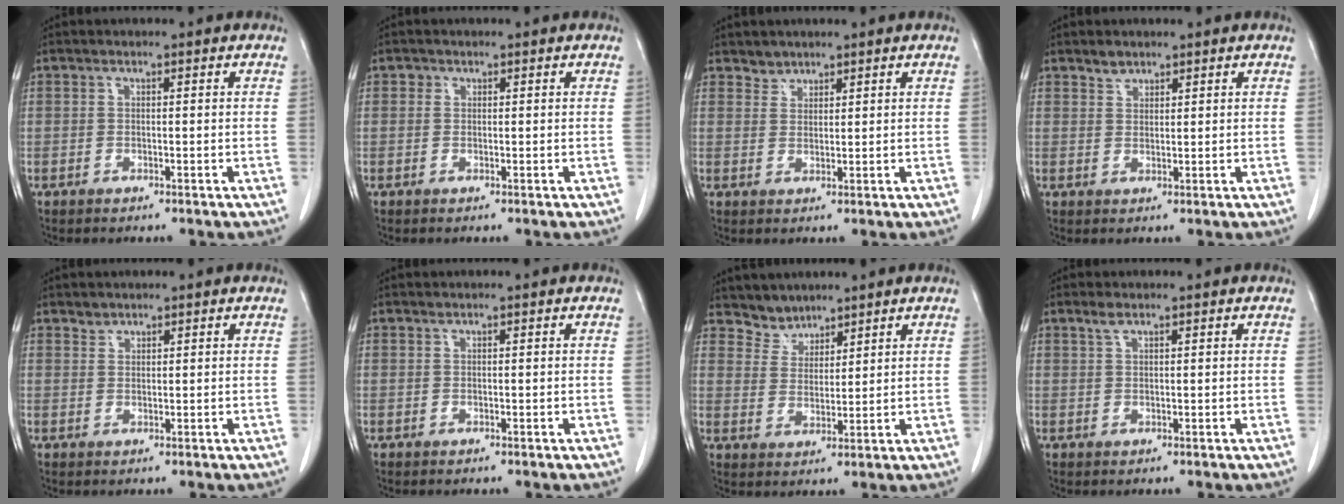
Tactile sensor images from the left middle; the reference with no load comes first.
{"total": 0.6, "force": [0.3, 0.6, 0.1], "torque": [0.003, 0.002, 0.002]}
{"total": 1.9, "force": [1.6, 0.9, -0.2], "torque": [0.010, 0.000, 0.025]}
{"total": 1.7, "force": [1.4, 0.9, 0.2], "torque": [0.000, -0.002, 0.023]}
{"total": 1.1, "force": [1.0, 0.5, -0.1], "torque": [0.007, -0.002, 0.013]}
{"total": 0.0}
{"total": 3.9, "force": [3.5, 1.6, -0.4], "torque": [0.014, 0.005, 0.067]}
{"total": 1.3, "force": [1.0, 0.4, 0.8], "torque": [-0.019, 0.004, 0.022]}